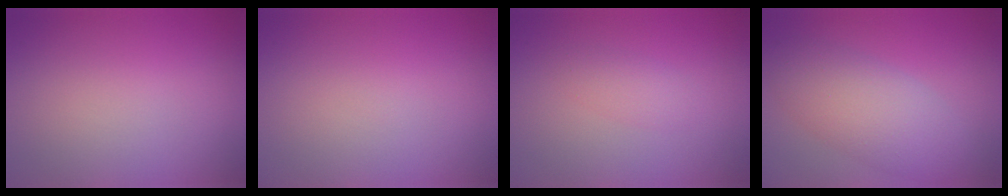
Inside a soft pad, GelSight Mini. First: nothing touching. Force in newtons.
{"total": 0.0}
{"total": 1.5, "press": 1.5, "slide": 0.1}
{"total": 5.3, "press": 5.3, "slide": 0.2}